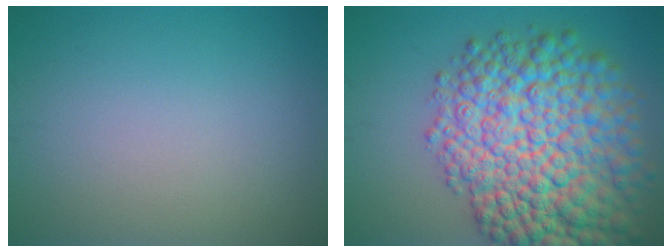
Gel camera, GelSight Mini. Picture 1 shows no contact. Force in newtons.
{"total": 14.1, "press": 14.1, "slide": 0.4}